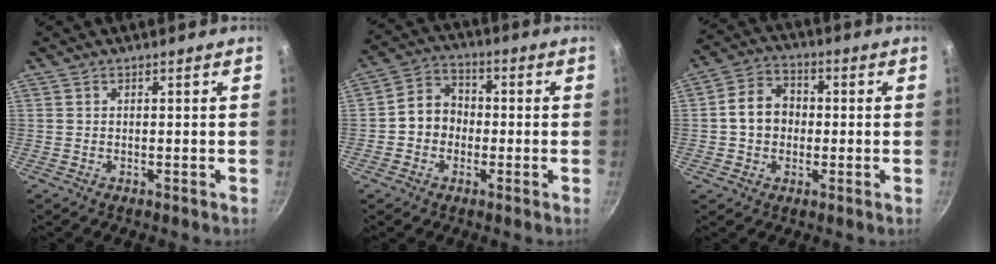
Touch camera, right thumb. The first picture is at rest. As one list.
[{"total": 7.5, "force": [-1.0, 6.4, 3.8], "torque": [-0.033, 0.025, -0.033]}, {"total": 8.4, "force": [-0.2, 6.9, 4.8], "torque": [-0.057, 0.021, -0.018]}]